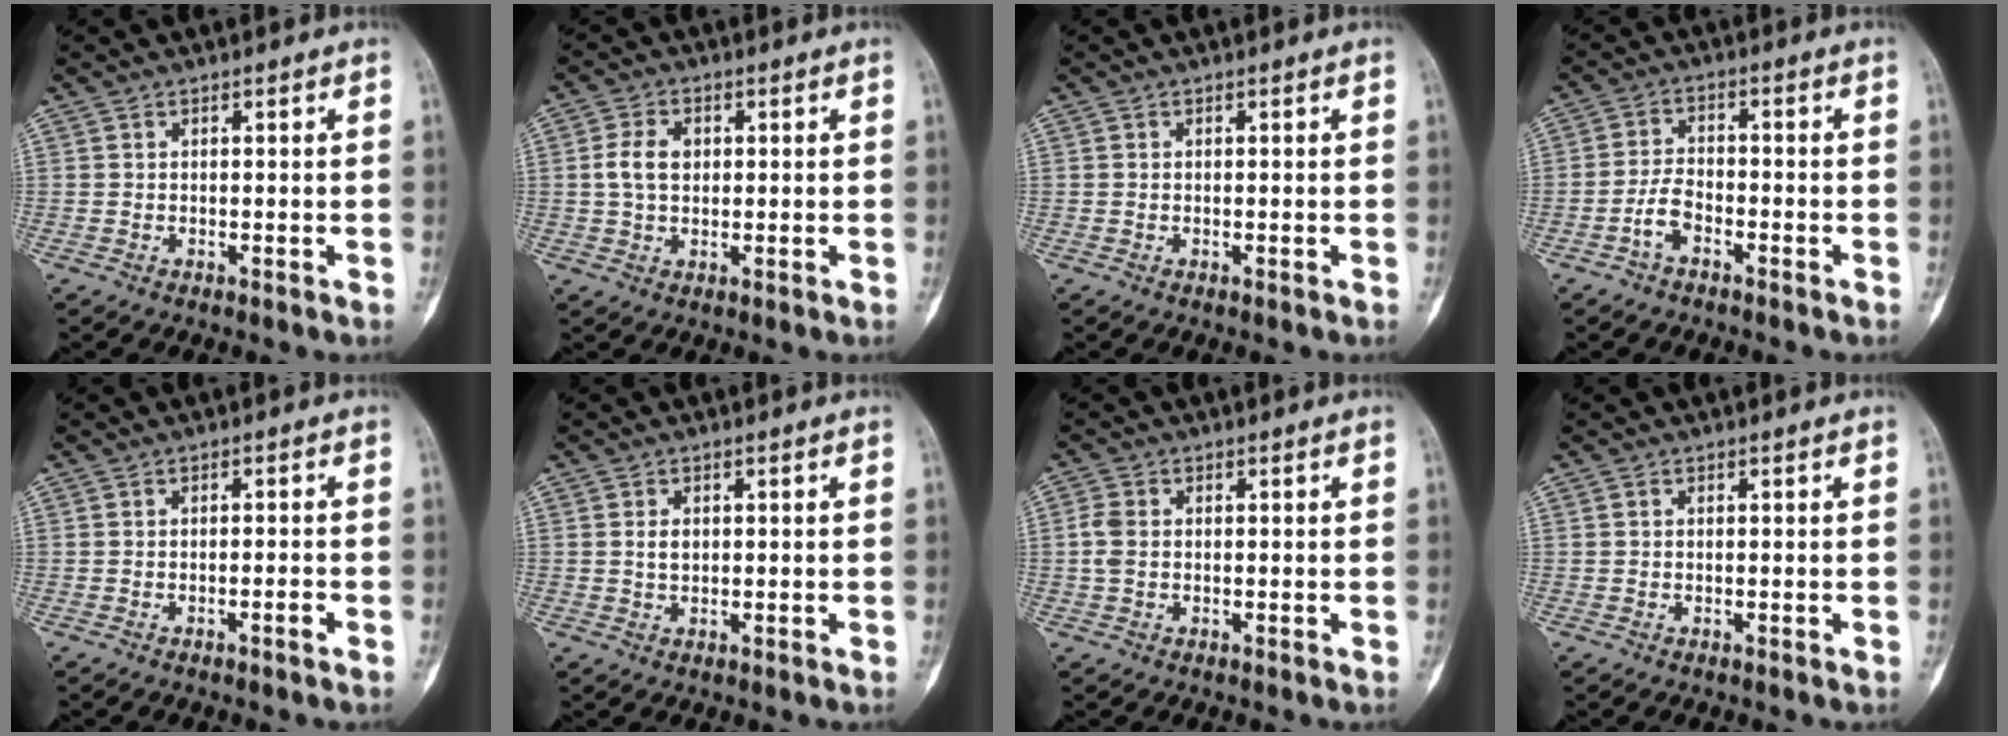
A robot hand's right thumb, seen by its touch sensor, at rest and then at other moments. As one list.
[{"total": 5.3, "force": [0.7, 3.7, 3.7], "torque": [-0.070, 0.006, 0.010]}, {"total": 0.0}, {"total": 4.4, "force": [-2.5, 2.3, 2.8], "torque": [-0.051, 0.024, -0.053]}, {"total": 1.5, "force": [-0.9, 0.1, 1.2], "torque": [-0.023, 0.007, -0.014]}, {"total": 2.1, "force": [0.3, 1.4, 1.5], "torque": [-0.025, -0.001, 0.007]}, {"total": 2.9, "force": [-0.1, 2.0, 2.0], "torque": [-0.055, 0.005, -0.006]}, {"total": 0.0}]